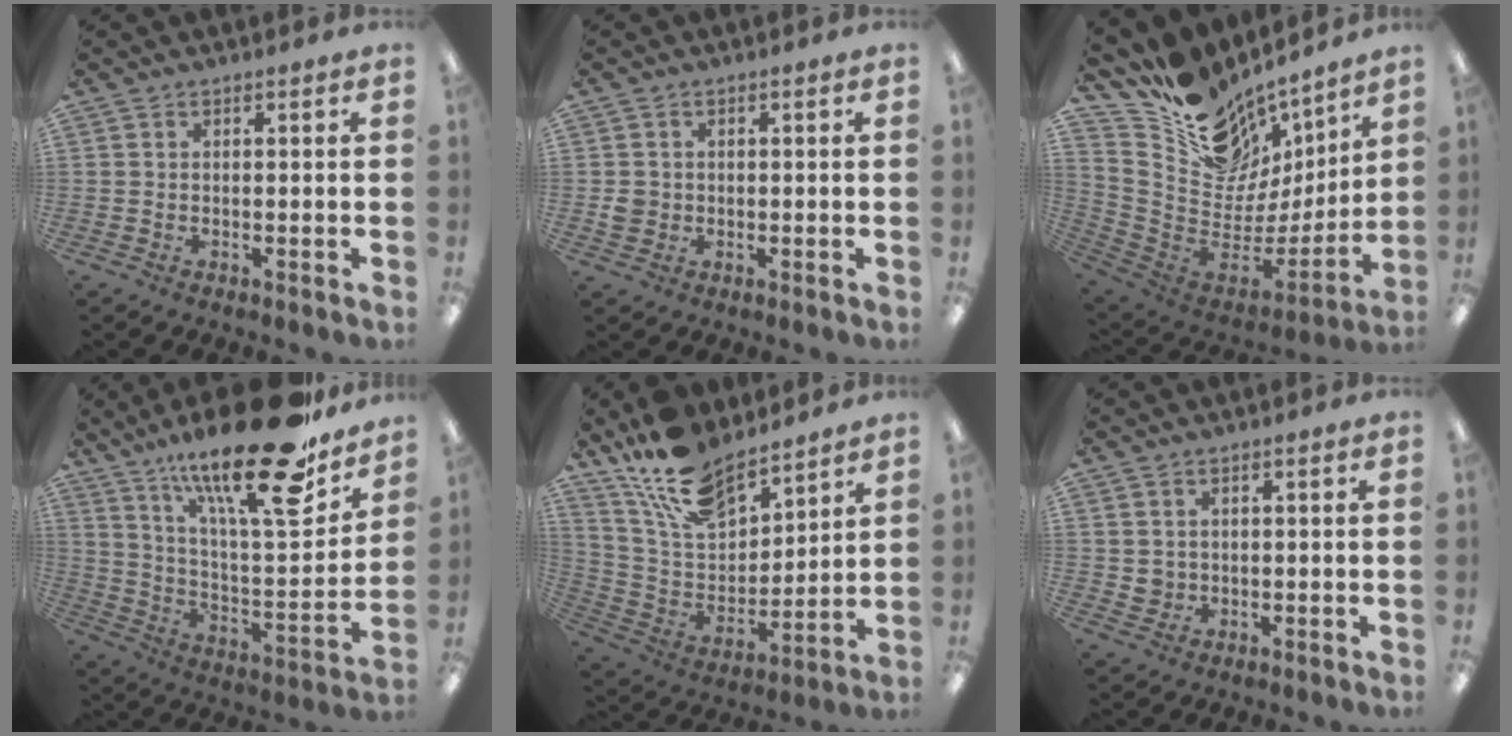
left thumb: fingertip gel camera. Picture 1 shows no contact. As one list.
[{"total": 2.7, "force": [0.0, 2.5, 1.0], "torque": [-0.010, 0.000, -0.001]}, {"total": 15.4, "force": [11.2, 9.5, 4.6], "torque": [-0.084, -0.120, 0.210]}, {"total": 26.5, "force": [18.4, 6.6, 17.9], "torque": [-0.276, -0.120, 0.297]}, {"total": 16.3, "force": [13.1, 6.9, 6.9], "torque": [-0.151, -0.075, 0.243]}, {"total": 2.2, "force": [1.0, 2.0, 0.4], "torque": [-0.011, 0.002, 0.018]}]